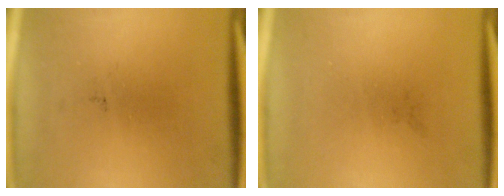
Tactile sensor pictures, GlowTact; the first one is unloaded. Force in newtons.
{"total": 0.0}